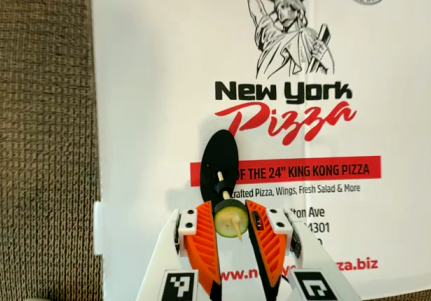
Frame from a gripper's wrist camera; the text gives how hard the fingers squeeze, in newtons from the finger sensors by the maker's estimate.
{"total": 7.0, "left": 7.1, "right": 7.0}